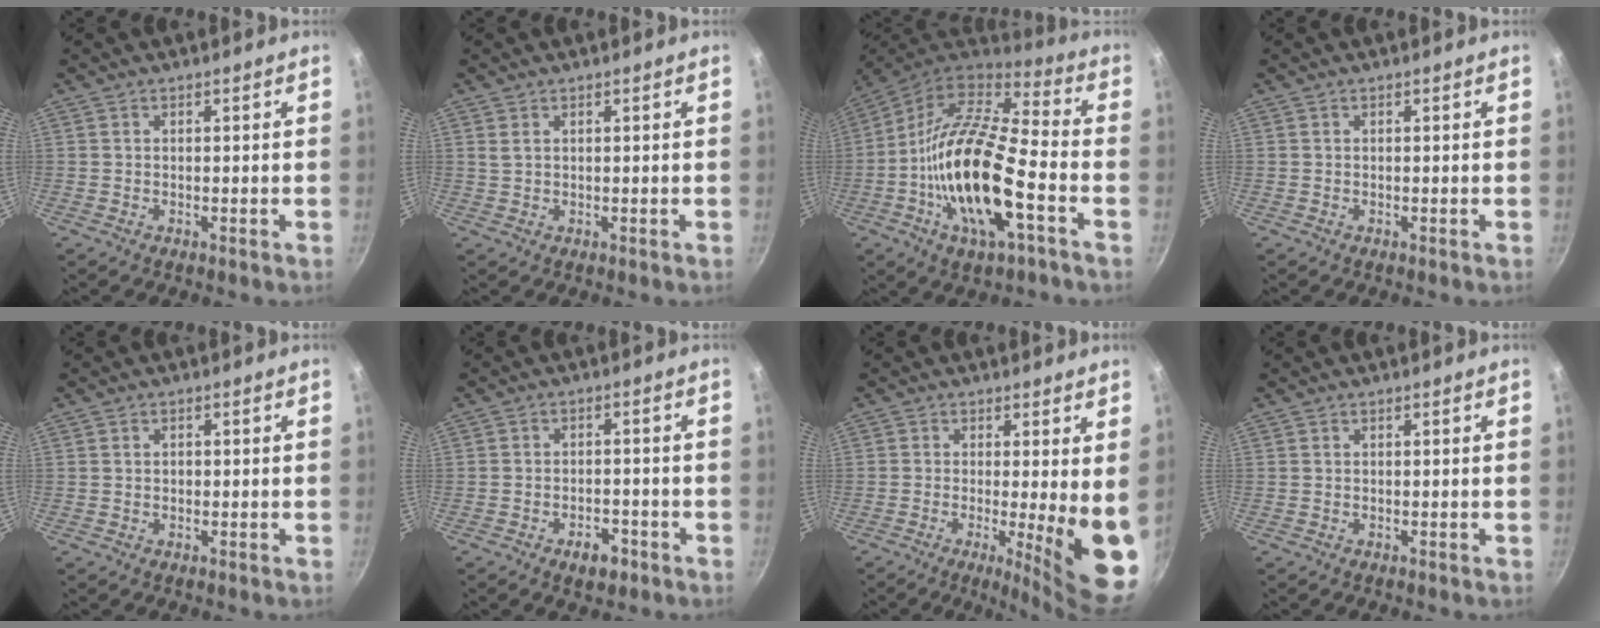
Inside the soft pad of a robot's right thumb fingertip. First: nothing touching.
{"total": 1.2, "force": [0.6, 0.7, 0.8], "torque": [-0.016, 0.000, 0.014]}
{"total": 22.3, "force": [-5.8, 8.2, 19.9], "torque": [-0.370, 0.029, -0.123]}
{"total": 0.0}
{"total": 1.1, "force": [0.2, 0.9, 0.6], "torque": [-0.007, 0.004, 0.003]}
{"total": 4.7, "force": [-2.7, 2.7, 2.7], "torque": [-0.027, 0.021, -0.036]}
{"total": 11.4, "force": [-1.1, 2.3, 11.1], "torque": [-0.137, -0.023, -0.013]}
{"total": 0.0}